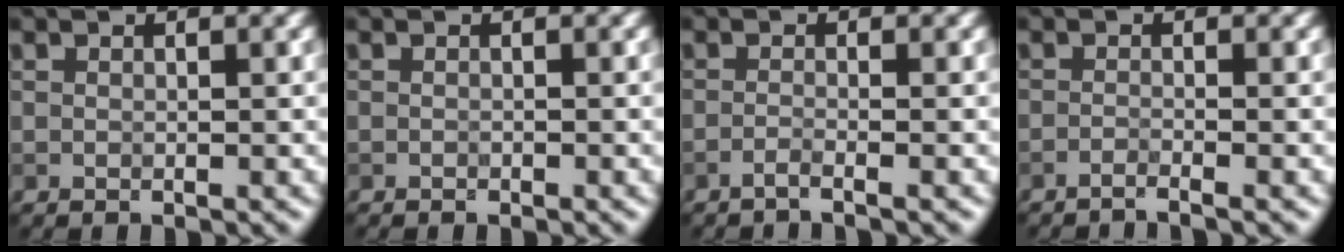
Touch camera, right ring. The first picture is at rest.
{"total": 0.0}
{"total": 1.2, "force": [-0.9, 0.1, 0.8], "torque": [-0.010, -0.001, -0.026]}
{"total": 1.4, "force": [-1.1, 0.1, 0.9], "torque": [-0.014, 0.001, -0.030]}